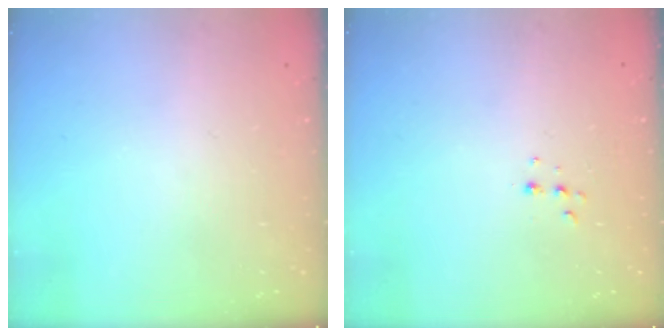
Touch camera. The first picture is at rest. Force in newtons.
{"total": 4.7, "press": 4.6, "slide": 0.8}